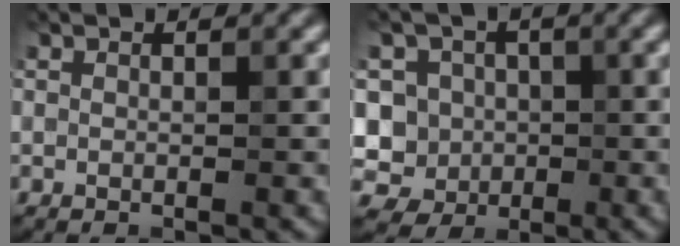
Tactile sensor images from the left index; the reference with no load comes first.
{"total": 8.0, "force": [-0.6, 7.6, 2.4], "torque": [-0.043, 0.027, -0.046]}